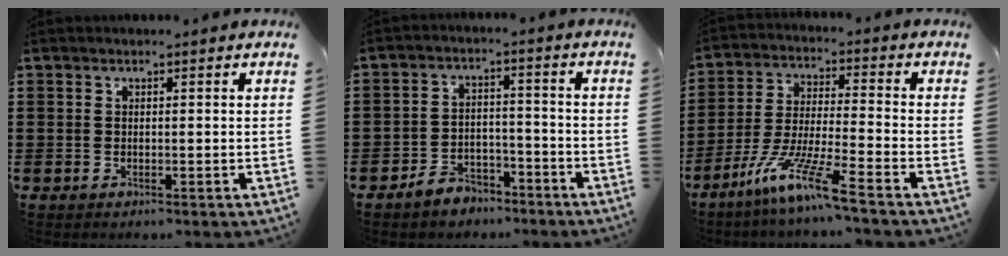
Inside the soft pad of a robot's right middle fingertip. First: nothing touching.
{"total": 4.5, "force": [-4.2, 1.6, 0.4], "torque": [-0.011, 0.011, -0.084]}
{"total": 10.1, "force": [-7.6, -0.1, 6.7], "torque": [-0.143, -0.012, -0.152]}